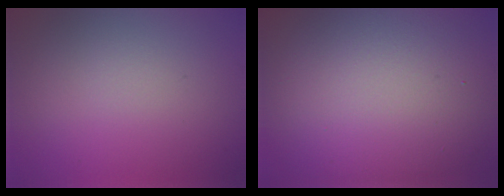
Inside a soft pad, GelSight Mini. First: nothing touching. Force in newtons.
{"total": 15.3, "press": 15.3, "slide": 0.8}